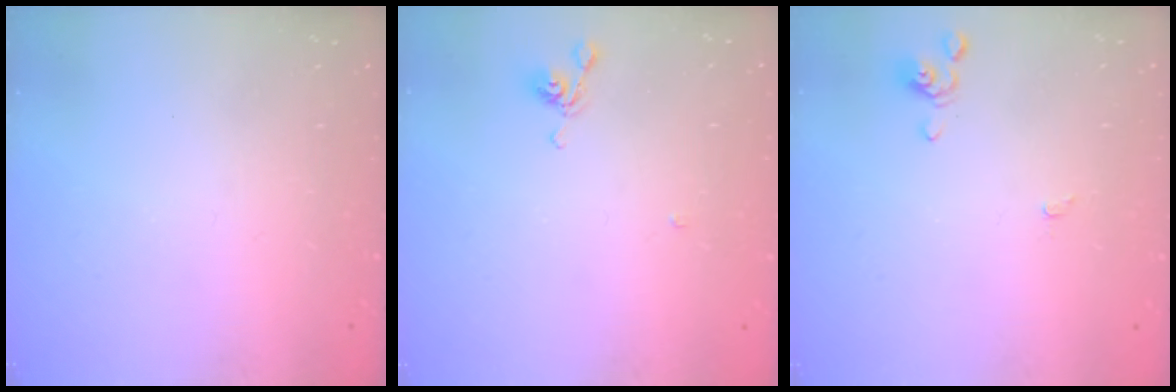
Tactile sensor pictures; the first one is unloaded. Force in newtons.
{"total": 2.6, "press": 2.6, "slide": 0.2}
{"total": 0.0}